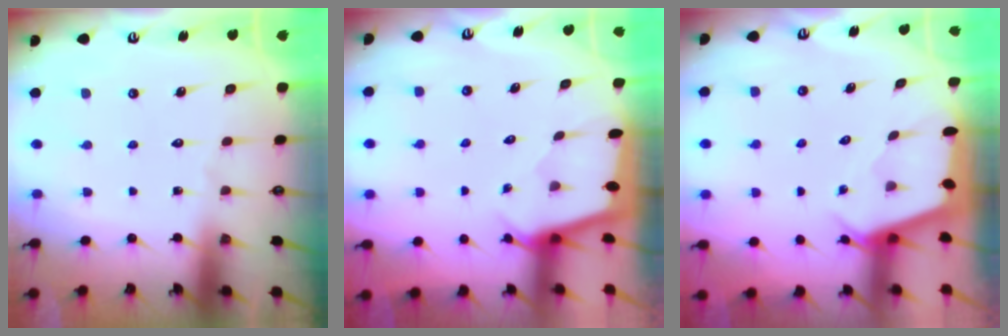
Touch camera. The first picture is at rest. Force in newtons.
{"total": 1.7, "press": 1.7, "slide": 0.2}
{"total": 2.6, "press": 2.6, "slide": 0.3}